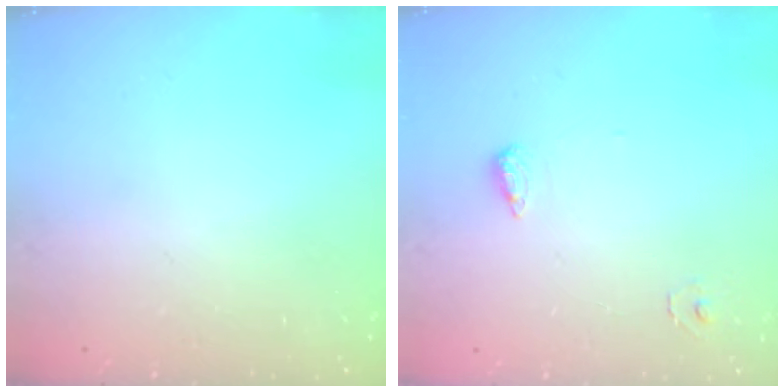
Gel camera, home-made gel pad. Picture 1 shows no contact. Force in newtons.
{"total": 6.2, "press": 6.0, "slide": 1.2}